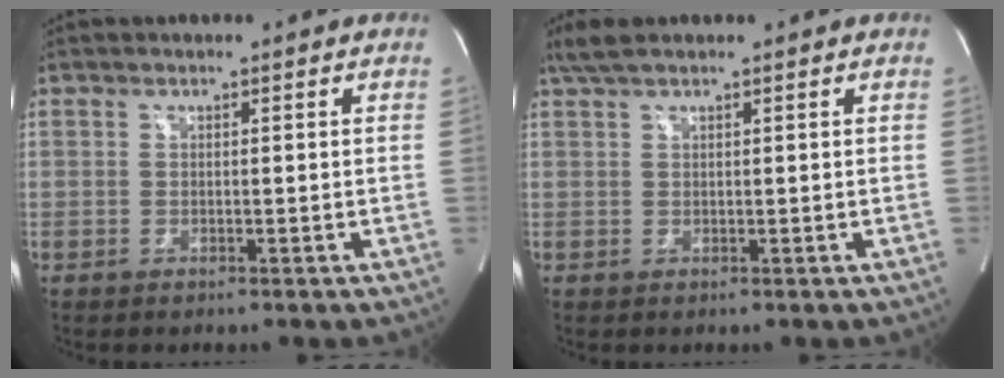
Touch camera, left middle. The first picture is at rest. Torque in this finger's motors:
{"motor_torque": [0.27, -0.15, -0.04, 0.03]}